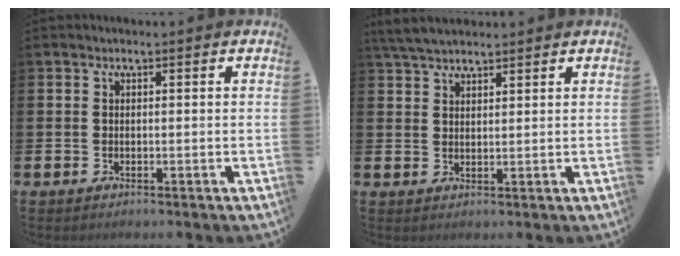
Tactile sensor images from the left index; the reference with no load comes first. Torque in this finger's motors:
{"motor_torque": [-0.02, -0.35, 0.55, 0.08]}